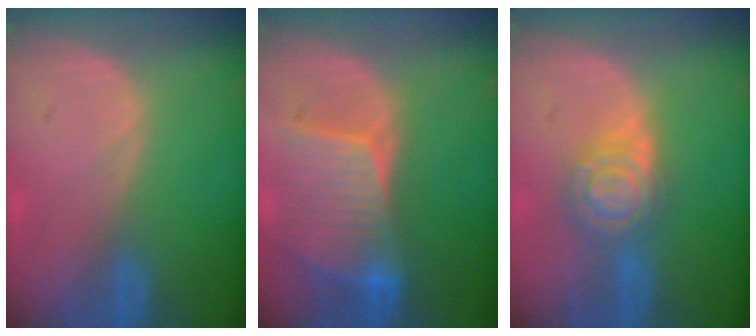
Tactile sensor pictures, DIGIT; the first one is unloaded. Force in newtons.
{"total": 8.4, "press": 7.6, "slide": 3.4}
{"total": 6.7, "press": 6.6, "slide": 0.4}